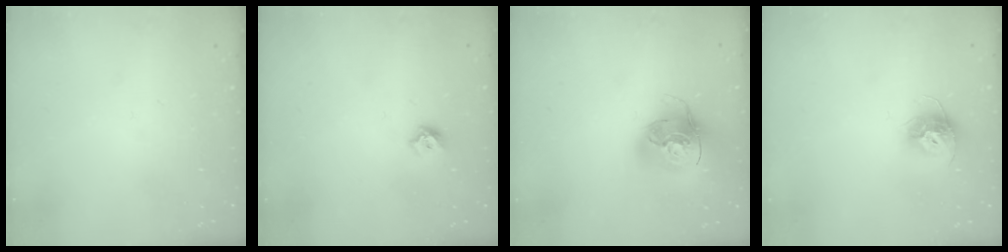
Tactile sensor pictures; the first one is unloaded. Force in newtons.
{"total": 5.4, "press": 5.3, "slide": 1.0}
{"total": 16.2, "press": 16.1, "slide": 2.0}
{"total": 10.4, "press": 10.4, "slide": 0.5}